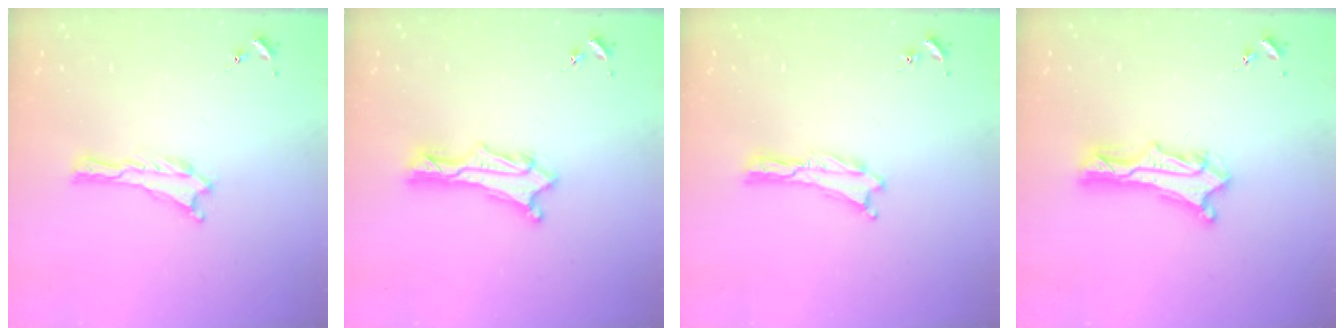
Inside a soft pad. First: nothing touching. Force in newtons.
{"total": 2.4, "press": 2.4, "slide": 0.3}
{"total": 0.0}
{"total": 4.7, "press": 4.6, "slide": 0.3}